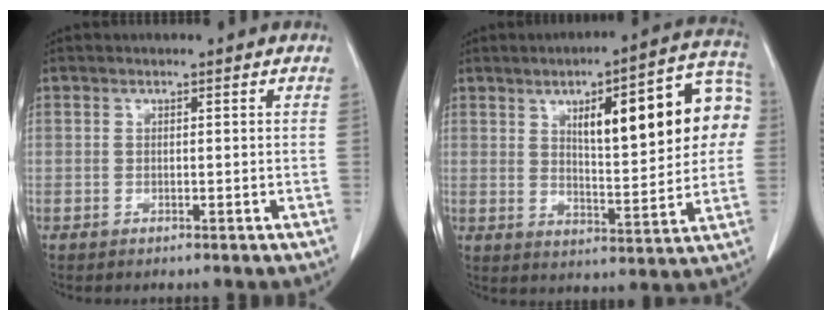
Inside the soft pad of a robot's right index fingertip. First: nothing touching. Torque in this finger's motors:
{"motor_torque": [0.73, 0.06, 0.39, 0.11]}